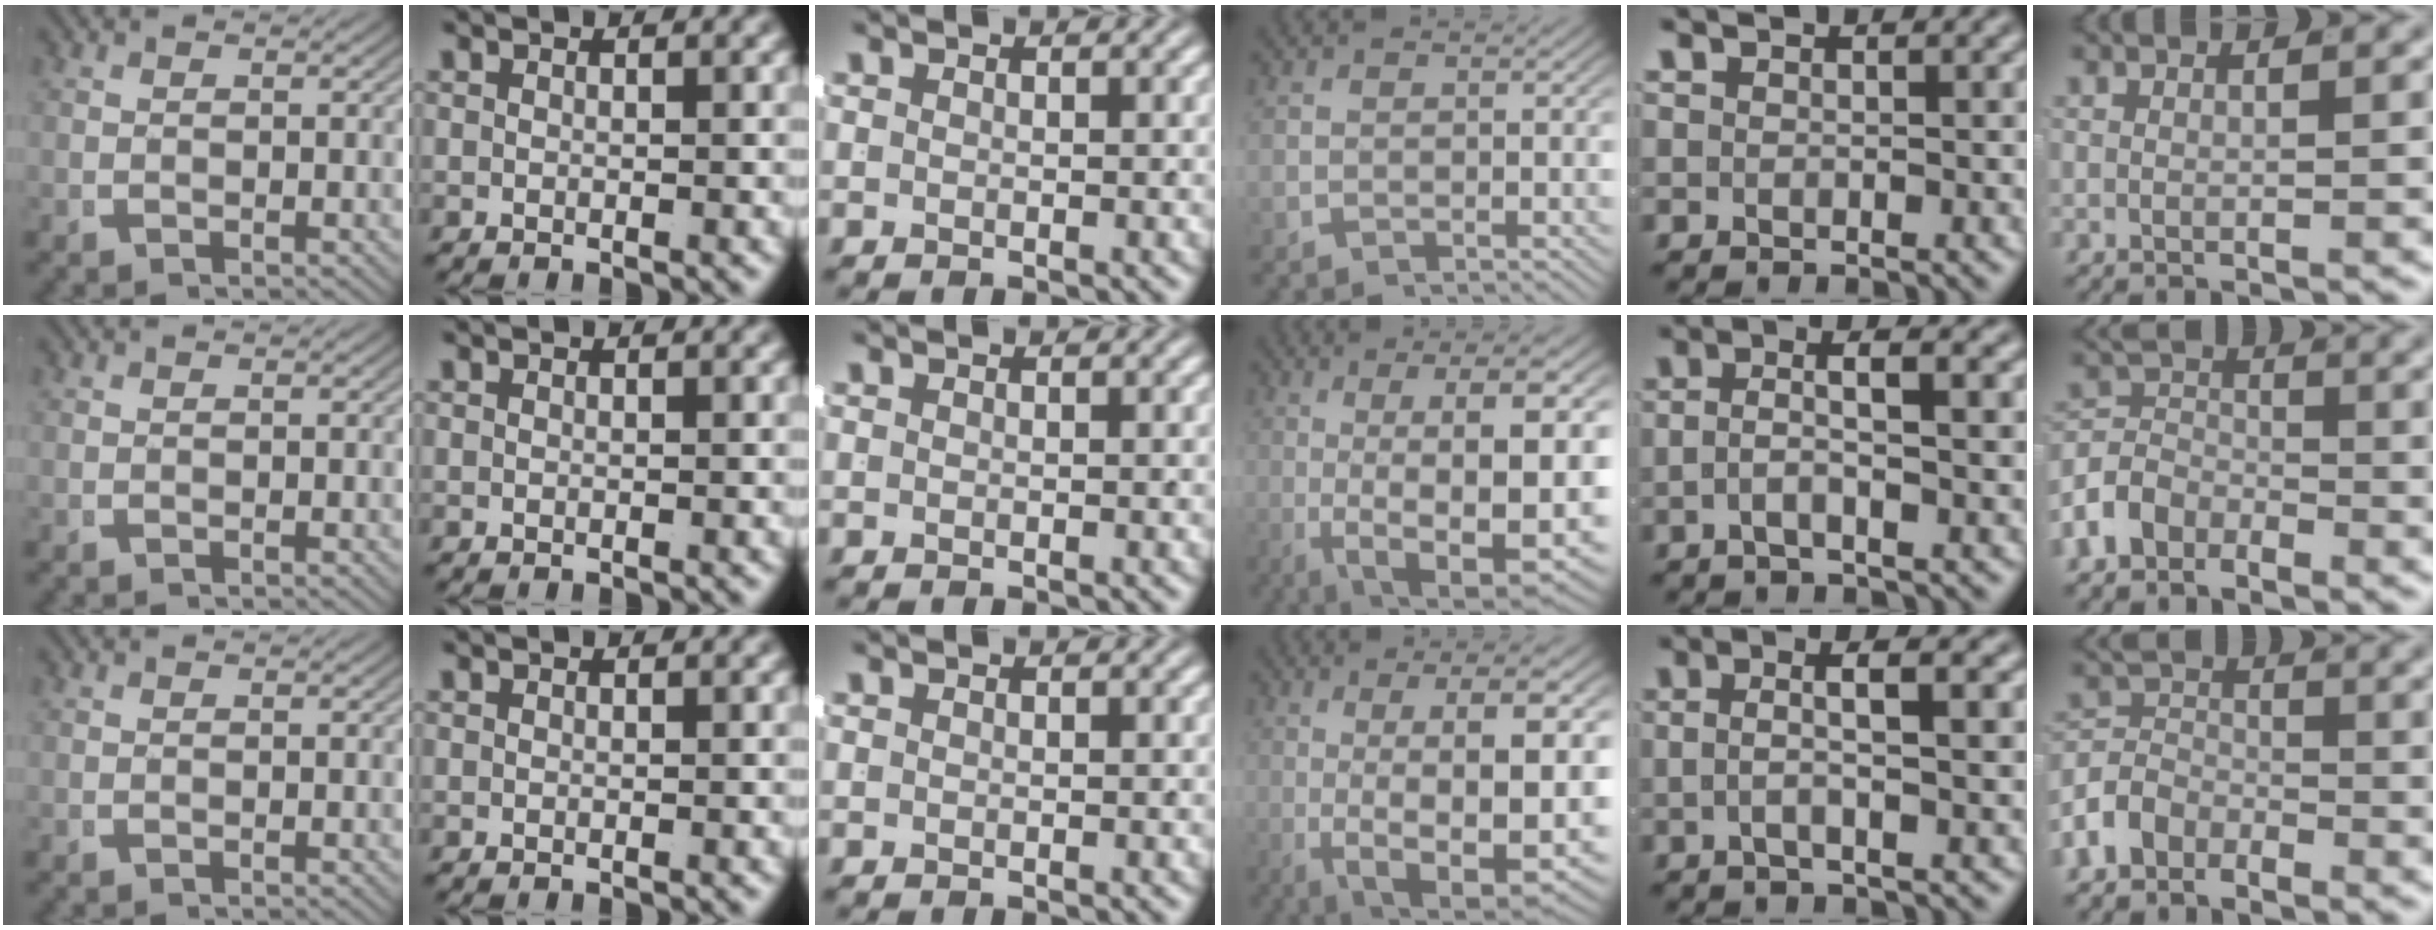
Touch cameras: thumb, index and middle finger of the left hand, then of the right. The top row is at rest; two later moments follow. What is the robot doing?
{"motion": "lift_and_place", "object": "coat"}